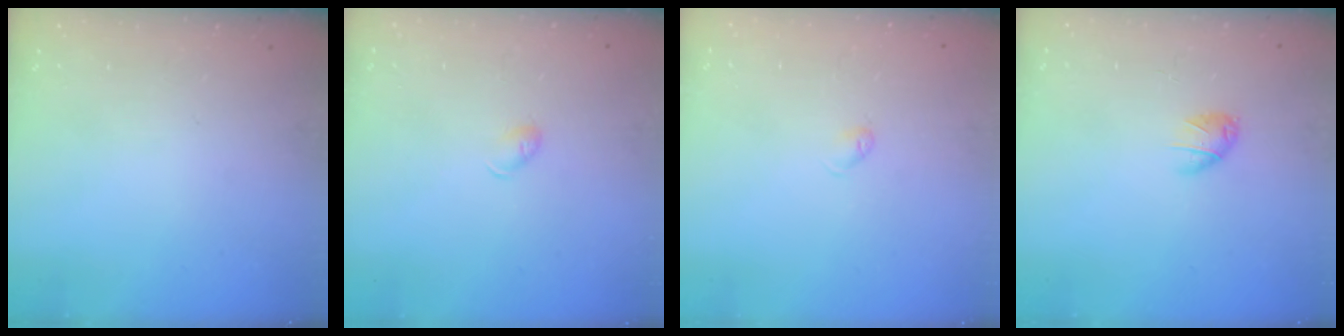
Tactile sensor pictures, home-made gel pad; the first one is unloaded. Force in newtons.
{"total": 3.8, "press": 3.8, "slide": 0.5}
{"total": 3.0, "press": 2.9, "slide": 0.6}
{"total": 5.1, "press": 5.1, "slide": 0.5}